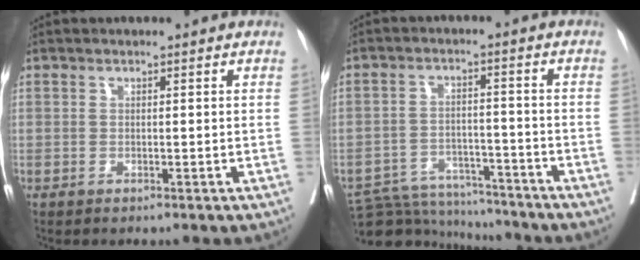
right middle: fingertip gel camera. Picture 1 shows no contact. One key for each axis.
{"total": 10.9, "fx": -10.7, "fy": 1.9, "fz": 0.7, "tx": -0.011, "ty": 0.010, "tz": -0.168}